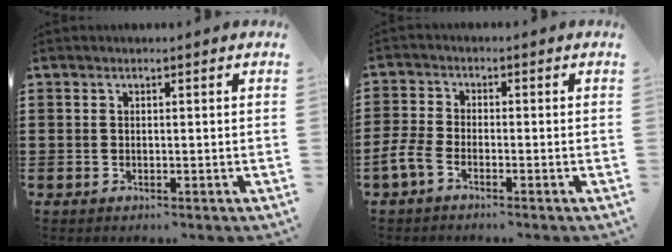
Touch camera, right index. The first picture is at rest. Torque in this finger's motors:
{"motor_torque": [1.09, 1.05, 0.34, 0.05]}